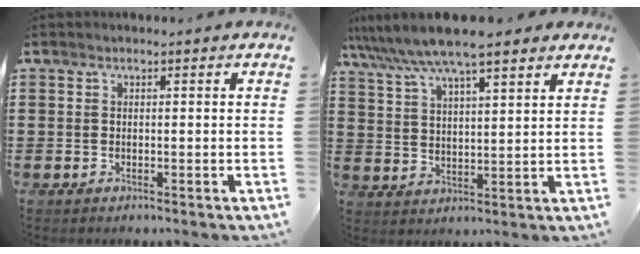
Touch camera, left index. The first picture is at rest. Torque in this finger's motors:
{"motor_torque": [2.15, 0.00, 1.05, 0.20]}